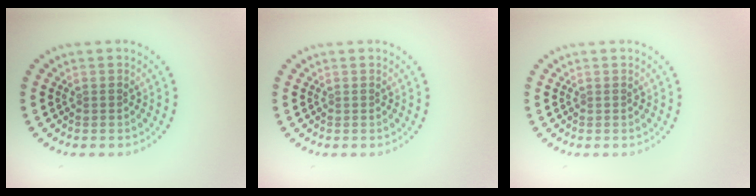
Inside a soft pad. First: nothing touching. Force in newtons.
{"total": 0.0}
{"total": 0.0}